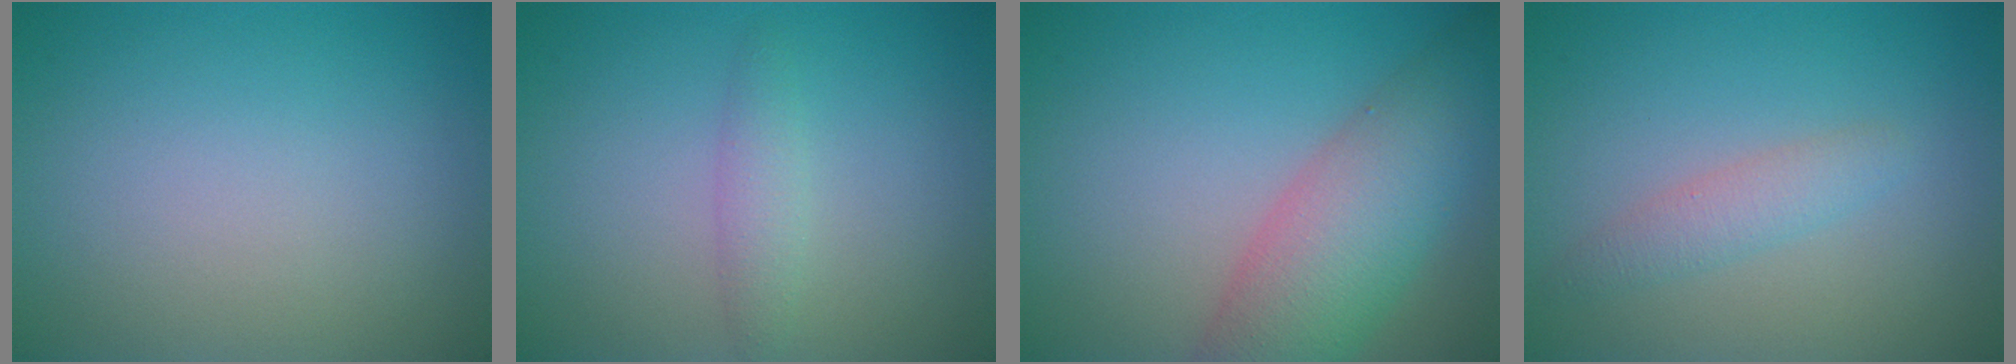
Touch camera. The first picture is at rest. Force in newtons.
{"total": 1.5, "press": 1.5, "slide": 0.0}
{"total": 7.0, "press": 7.0, "slide": 0.3}
{"total": 1.9, "press": 1.9, "slide": 0.1}